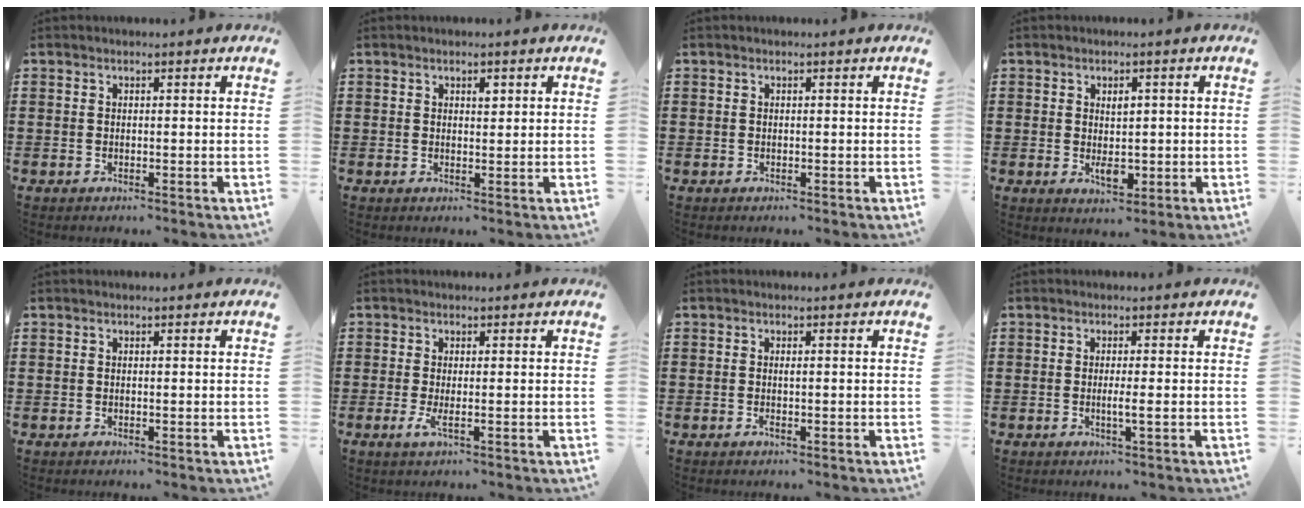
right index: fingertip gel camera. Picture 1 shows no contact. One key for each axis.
{"total": 1.4, "fx": 0.7, "fy": 0.7, "fz": 1.0, "tx": -0.005, "ty": -0.003, "tz": 0.009}
{"total": 0.0}
{"total": 3.8, "fx": -0.1, "fy": 2.2, "fz": 3.1, "tx": -0.052, "ty": 0.003, "tz": -0.004}
{"total": 0.0}
{"total": 2.3, "fx": -0.5, "fy": 0.3, "fz": 2.2, "tx": -0.053, "ty": -0.012, "tz": -0.013}
{"total": 0.7, "fx": -0.2, "fy": 0.1, "fz": 0.6, "tx": -0.012, "ty": -0.003, "tz": -0.003}
{"total": 1.8, "fx": -0.4, "fy": -0.1, "fz": 1.8, "tx": -0.032, "ty": -0.007, "tz": -0.008}